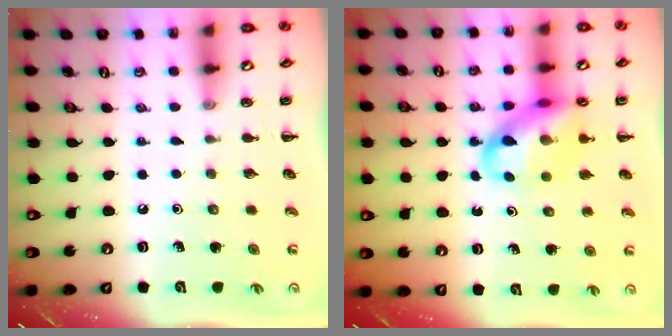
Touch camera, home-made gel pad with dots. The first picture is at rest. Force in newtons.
{"total": 14.0, "press": 13.5, "slide": 3.5}